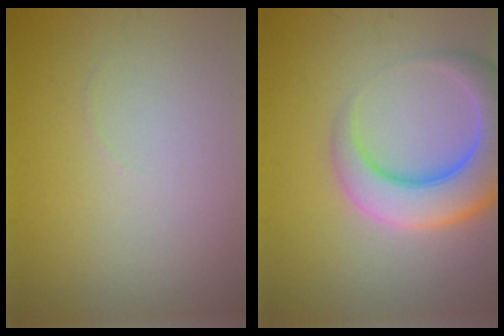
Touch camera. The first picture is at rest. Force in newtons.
{"total": 7.7, "press": 7.7, "slide": 0.7}